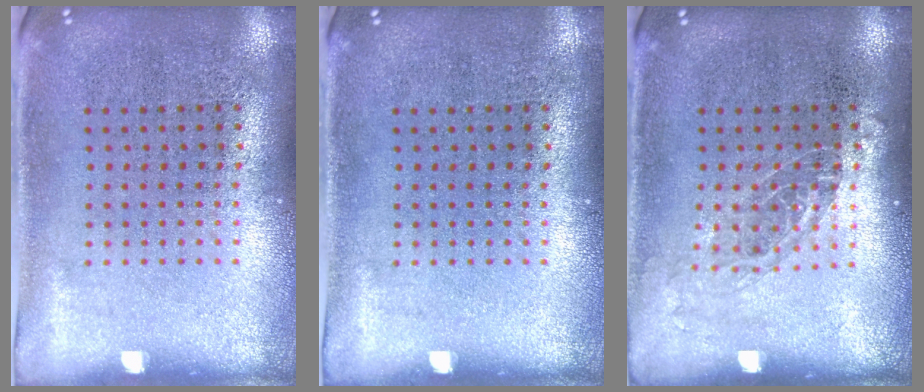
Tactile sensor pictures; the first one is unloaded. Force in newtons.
{"total": 0.0}
{"total": 1.0, "press": 0.9, "slide": 0.5}